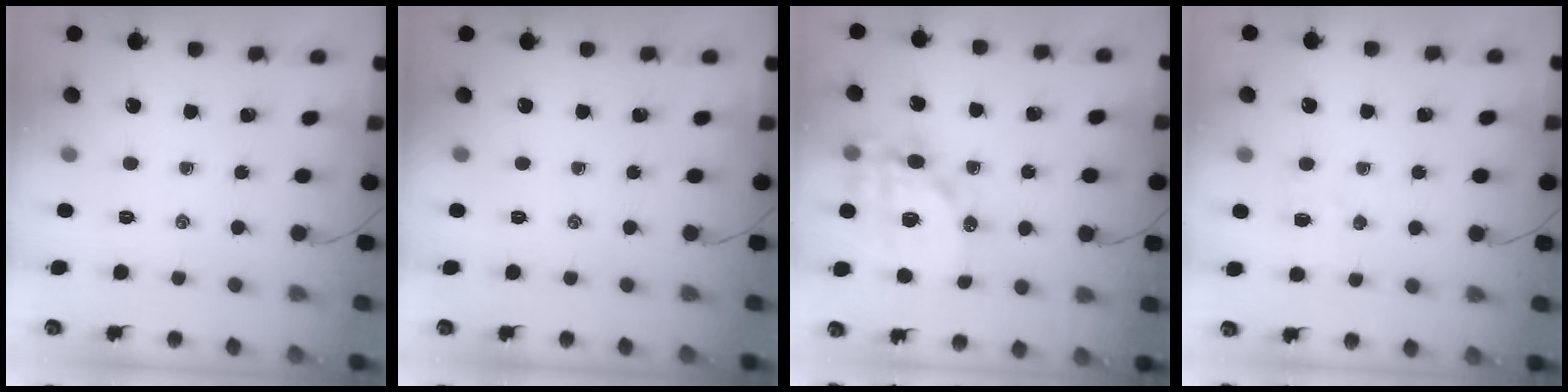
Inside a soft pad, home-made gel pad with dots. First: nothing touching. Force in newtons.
{"total": 0.0}
{"total": 15.8, "press": 15.4, "slide": 3.4}
{"total": 3.6, "press": 3.4, "slide": 1.1}